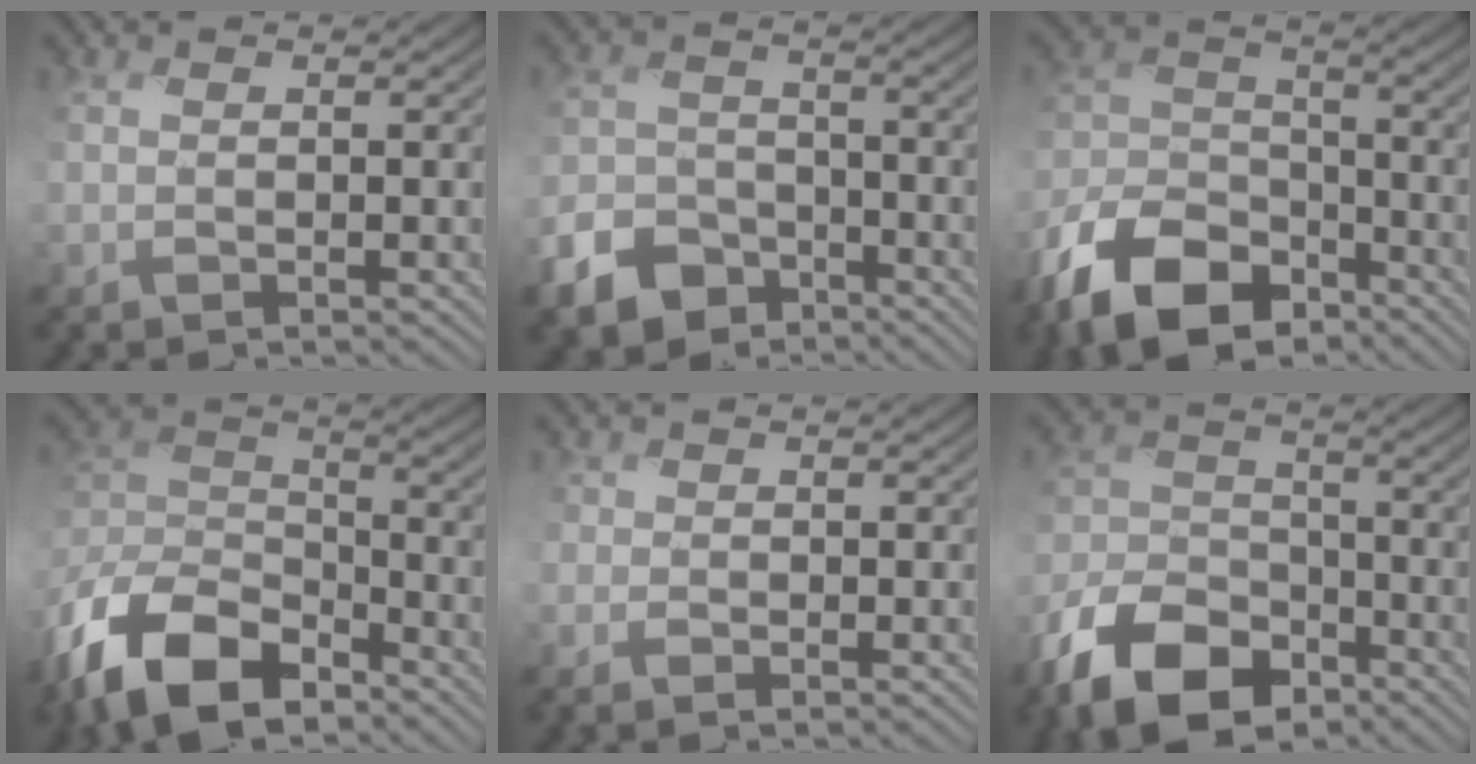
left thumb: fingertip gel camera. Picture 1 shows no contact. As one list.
[{"total": 8.1, "force": [-5.3, 5.3, 3.2], "torque": [-0.082, -0.018, -0.104]}, {"total": 13.8, "force": [-9.4, 7.3, 7.0], "torque": [-0.169, -0.015, -0.194]}, {"total": 15.0, "force": [-9.9, 7.6, 8.3], "torque": [-0.211, -0.019, -0.203]}, {"total": 2.0, "force": [-0.9, 1.6, 0.8], "torque": [-0.021, -0.009, -0.023]}, {"total": 12.5, "force": [-8.3, 6.8, 6.4], "torque": [-0.147, -0.014, -0.171]}]